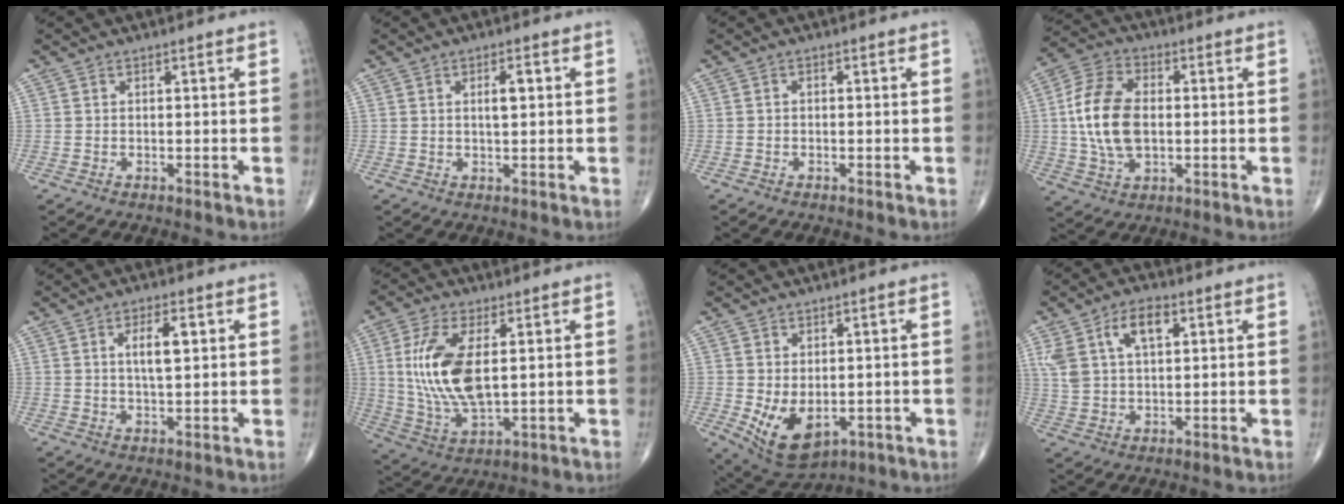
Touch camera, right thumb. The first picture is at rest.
{"total": 3.1, "force": [0.8, 1.1, 2.8], "torque": [-0.044, 0.000, 0.012]}
{"total": 0.5, "force": [-0.2, 0.4, 0.3], "torque": [-0.002, 0.002, -0.007]}
{"total": 13.5, "force": [0.2, 8.1, 10.8], "torque": [-0.213, 0.013, 0.004]}
{"total": 5.7, "force": [1.6, 2.0, 5.1], "torque": [-0.083, -0.004, 0.029]}
{"total": 14.4, "force": [2.3, 6.6, 12.6], "torque": [-0.264, -0.012, 0.054]}
{"total": 9.5, "force": [-1.8, 5.9, 7.3], "torque": [-0.112, -0.013, -0.008]}
{"total": 9.7, "force": [4.0, 5.2, 7.2], "torque": [-0.130, 0.002, 0.077]}